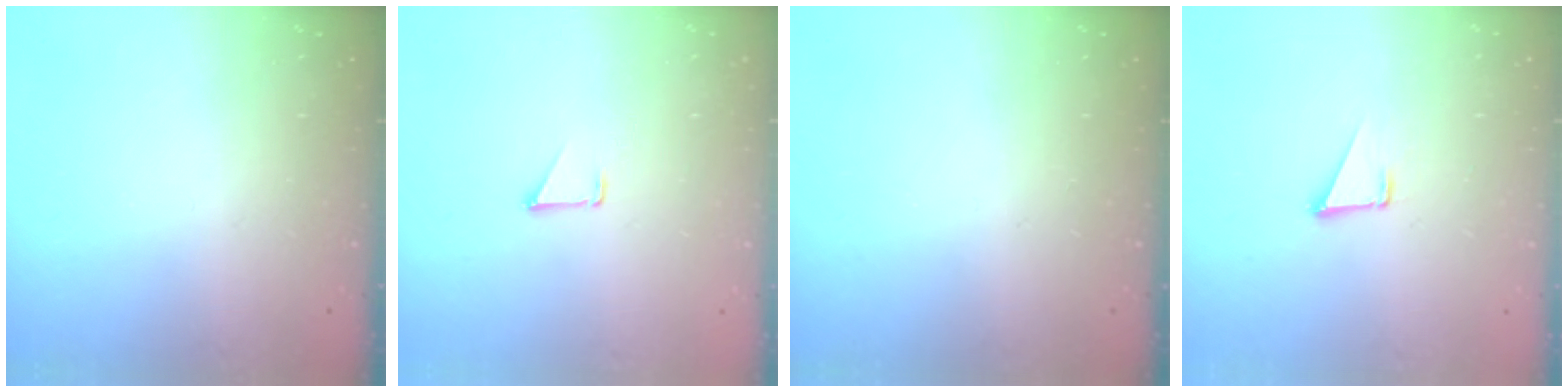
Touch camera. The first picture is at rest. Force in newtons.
{"total": 0.9, "press": 0.9, "slide": 0.1}
{"total": 0.0}
{"total": 1.6, "press": 1.5, "slide": 0.1}